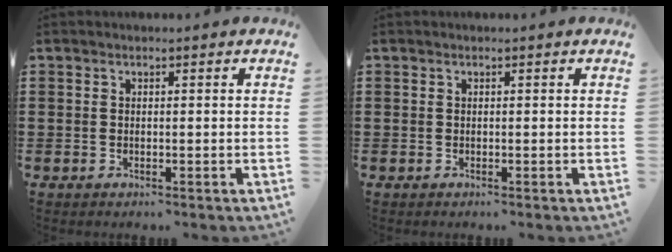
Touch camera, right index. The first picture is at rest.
{"total": 0.0}